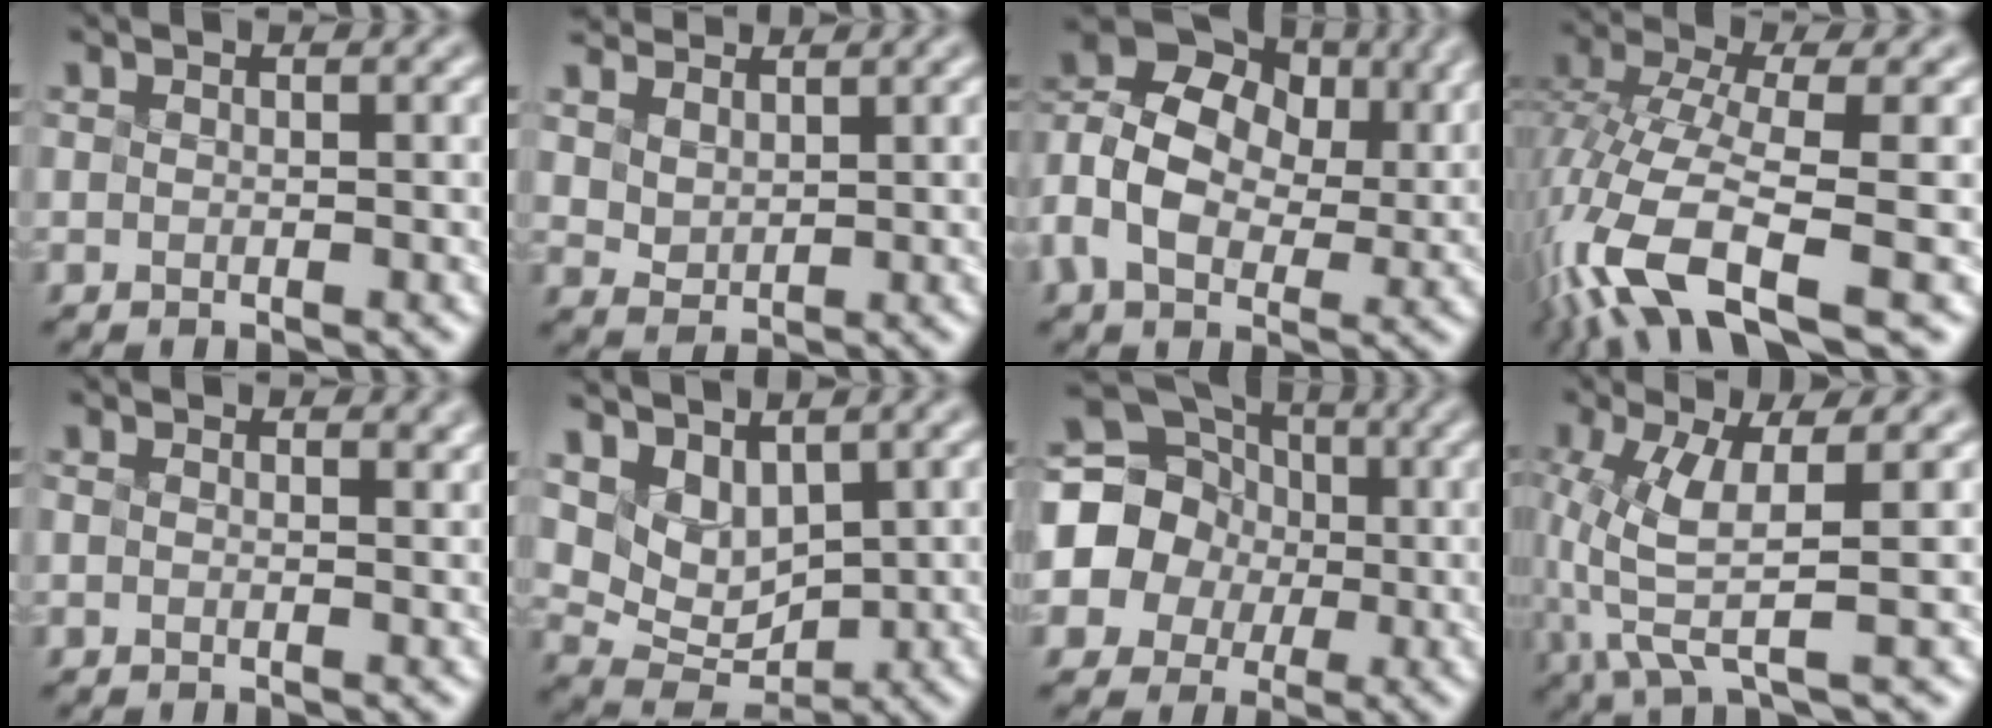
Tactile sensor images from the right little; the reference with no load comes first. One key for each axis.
{"total": 2.0, "fx": 1.9, "fy": 0.0, "fz": -0.8, "tx": -0.023, "ty": -0.006, "tz": 0.074}
{"total": 8.0, "fx": -0.1, "fy": 6.2, "fz": 5.0, "tx": -0.122, "ty": 0.004, "tz": 0.021}
{"total": 9.3, "fx": -6.1, "fy": 2.1, "fz": 6.7, "tx": -0.167, "ty": -0.014, "tz": -0.088}
{"total": 0.0}
{"total": 3.0, "fx": 2.0, "fy": 1.9, "fz": 1.2, "tx": -0.047, "ty": -0.011, "tz": 0.076}
{"total": 7.8, "fx": -1.6, "fy": 7.5, "fz": 1.4, "tx": -0.063, "ty": 0.016, "tz": -0.024}
{"total": 3.4, "fx": -1.3, "fy": -0.1, "fz": 3.2, "tx": -0.102, "ty": -0.016, "tz": 0.010}